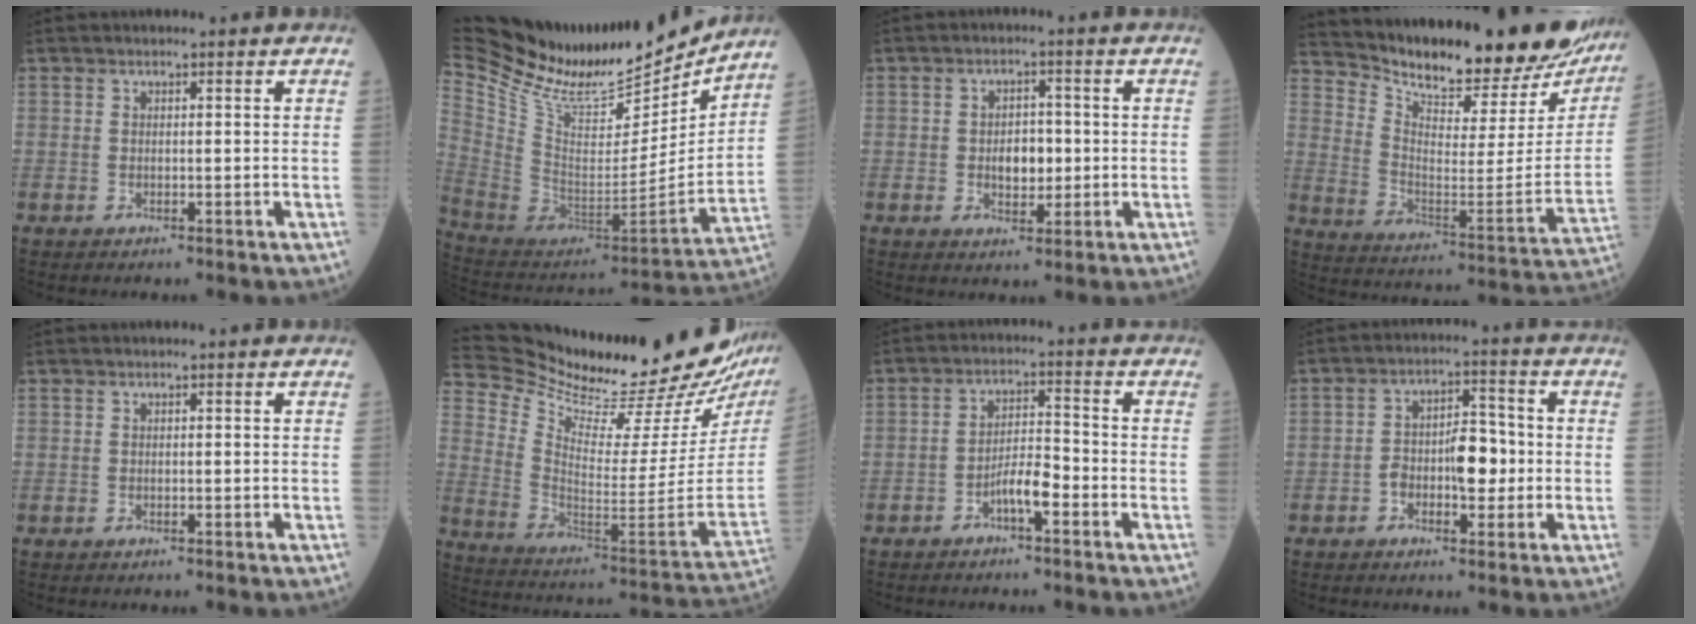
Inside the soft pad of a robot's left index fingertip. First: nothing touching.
{"total": 30.4, "force": [25.8, 7.8, 14.1], "torque": [-0.276, -0.033, 0.408]}
{"total": 4.1, "force": [-0.5, 2.5, 3.2], "torque": [-0.048, 0.001, -0.006]}
{"total": 25.6, "force": [23.6, 5.2, 8.5], "torque": [-0.145, -0.086, 0.320]}
{"total": 0.0}
{"total": 29.5, "force": [26.6, 1.5, 12.9], "torque": [-0.218, -0.120, 0.375]}
{"total": 4.7, "force": [-2.8, 0.8, 3.6], "torque": [-0.067, 0.006, -0.053]}
{"total": 6.6, "force": [-1.6, 2.9, 5.8], "torque": [-0.098, 0.016, -0.027]}